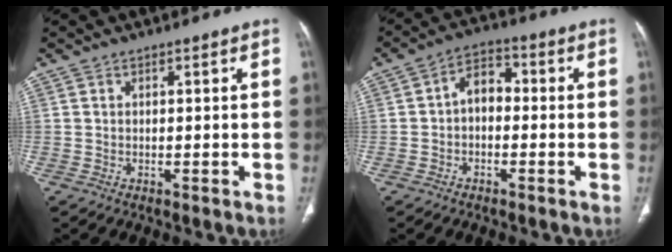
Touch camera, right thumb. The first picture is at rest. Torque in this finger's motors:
{"motor_torque": [1.64, 2.29, 0.71, -0.62, 0.02]}